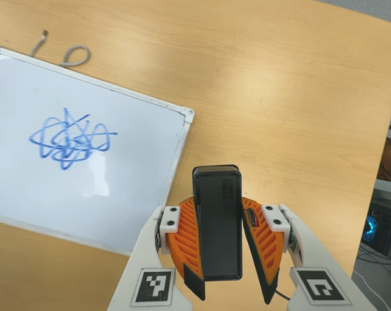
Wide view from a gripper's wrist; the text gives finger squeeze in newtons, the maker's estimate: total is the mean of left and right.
{"total": 6.9, "left": 6.7, "right": 7.2}